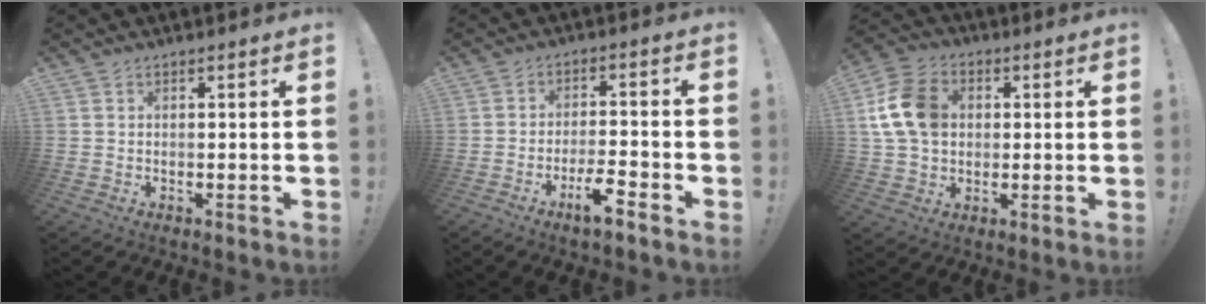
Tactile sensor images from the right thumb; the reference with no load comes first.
{"total": 7.5, "force": [-4.9, 1.5, 5.4], "torque": [-0.098, 0.022, -0.085]}
{"total": 14.4, "force": [2.4, 11.1, 8.9], "torque": [-0.145, 0.003, 0.049]}